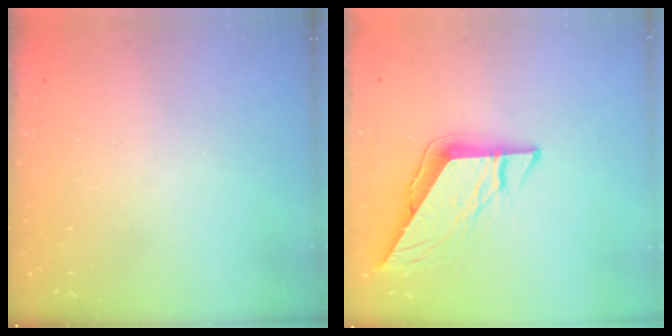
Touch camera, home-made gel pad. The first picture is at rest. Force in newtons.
{"total": 8.8, "press": 8.7, "slide": 0.8}